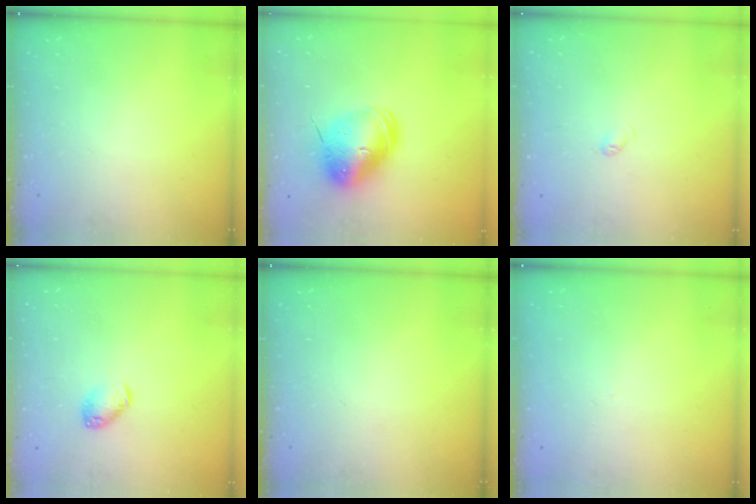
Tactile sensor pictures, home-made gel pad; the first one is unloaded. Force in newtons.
{"total": 15.0, "press": 14.7, "slide": 3.0}
{"total": 2.6, "press": 2.6, "slide": 0.4}
{"total": 6.8, "press": 6.8, "slide": 1.1}
{"total": 0.0}
{"total": 1.6, "press": 1.6, "slide": 0.3}